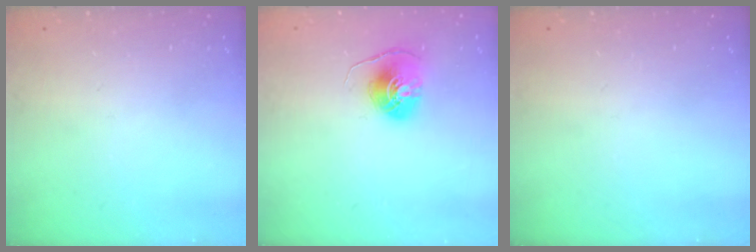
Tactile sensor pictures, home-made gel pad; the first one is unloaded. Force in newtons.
{"total": 7.8, "press": 7.8, "slide": 0.3}
{"total": 0.0}